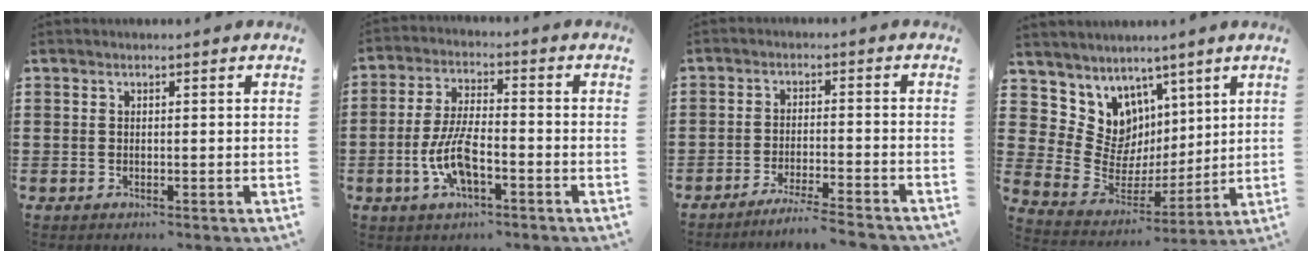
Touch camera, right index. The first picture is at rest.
{"total": 8.2, "force": [-2.7, 3.1, 7.2], "torque": [-0.159, -0.007, -0.055]}
{"total": 4.1, "force": [-3.8, -0.6, 1.3], "torque": [-0.029, -0.011, -0.079]}
{"total": 8.9, "force": [4.3, 7.6, 1.6], "torque": [-0.075, -0.048, 0.090]}